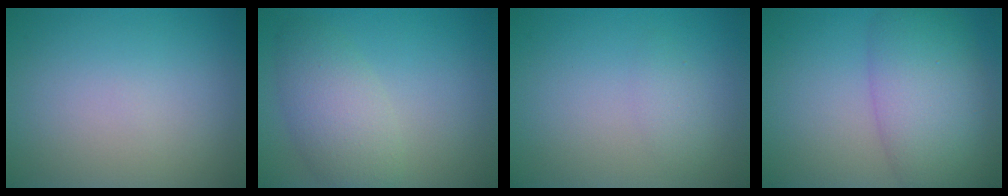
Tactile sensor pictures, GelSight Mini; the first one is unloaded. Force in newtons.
{"total": 4.3, "press": 4.3, "slide": 0.1}
{"total": 1.2, "press": 1.2, "slide": 0.1}
{"total": 7.9, "press": 7.9, "slide": 0.3}